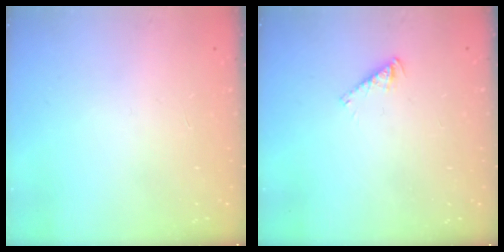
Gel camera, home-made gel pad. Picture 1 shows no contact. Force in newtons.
{"total": 2.5, "press": 2.5, "slide": 0.0}